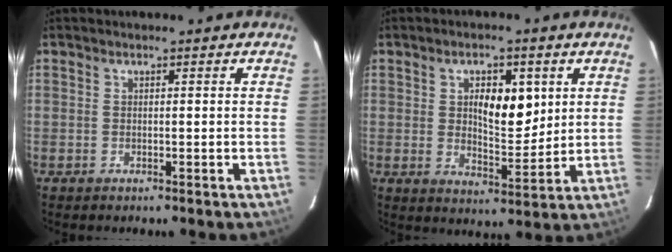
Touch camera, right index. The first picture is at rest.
{"total": 8.0, "force": [2.3, 3.4, 6.9], "torque": [-0.107, 0.002, 0.043]}